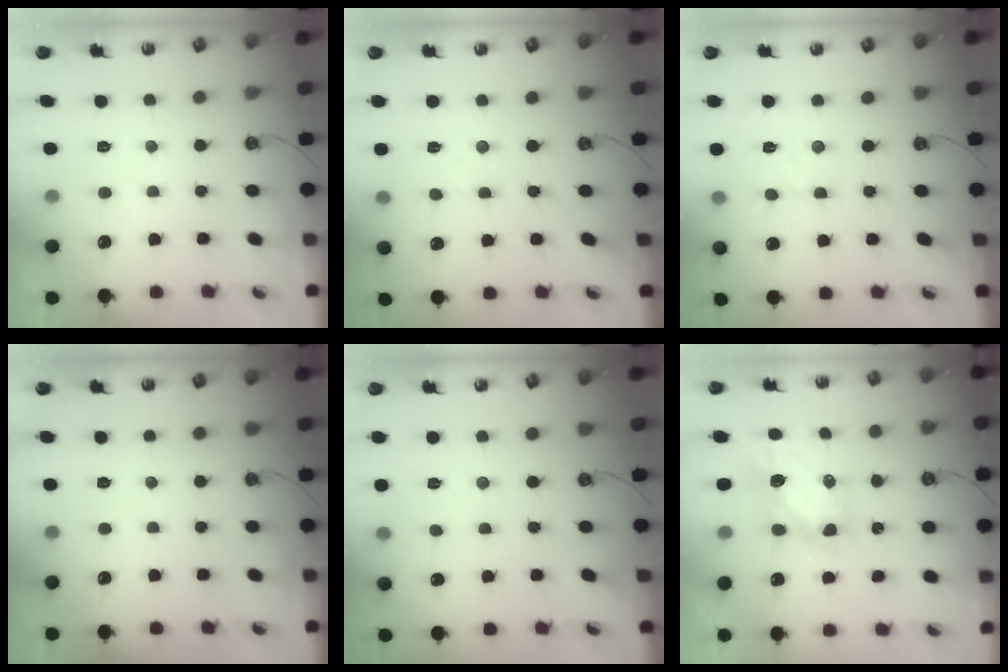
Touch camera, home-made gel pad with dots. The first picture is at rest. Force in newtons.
{"total": 2.9, "press": 2.9, "slide": 0.3}
{"total": 2.8, "press": 2.7, "slide": 0.6}
{"total": 0.0}
{"total": 1.7, "press": 1.6, "slide": 0.4}
{"total": 7.6, "press": 7.6, "slide": 0.8}